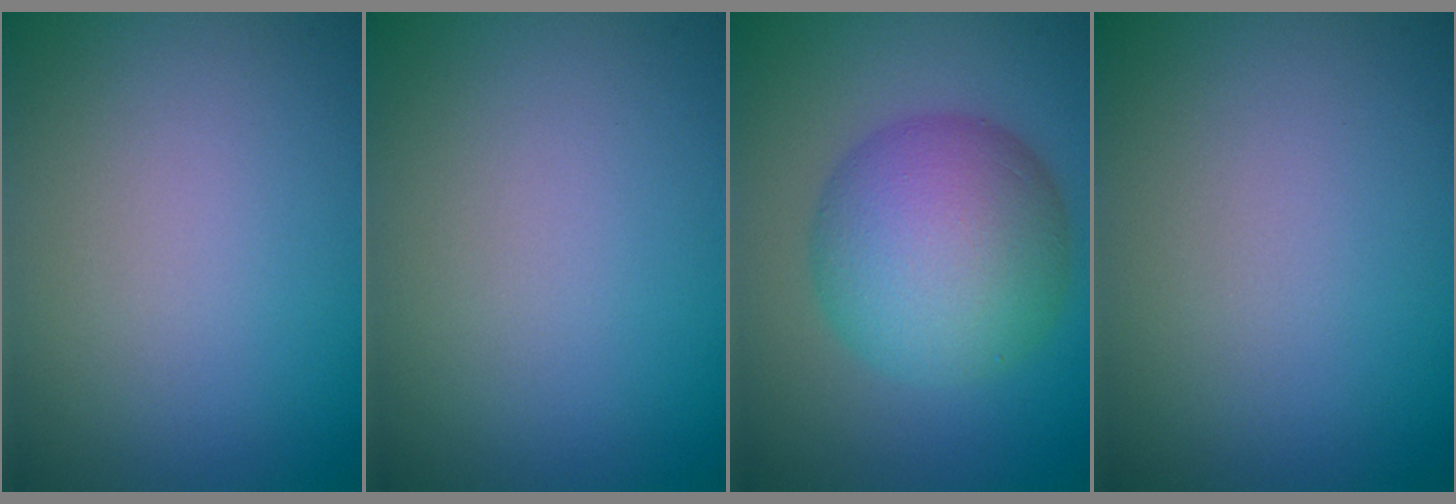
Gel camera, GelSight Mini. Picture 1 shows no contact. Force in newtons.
{"total": 0.0}
{"total": 9.0, "press": 9.0, "slide": 0.0}
{"total": 0.0}